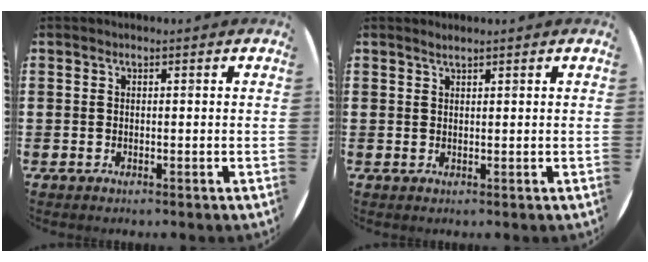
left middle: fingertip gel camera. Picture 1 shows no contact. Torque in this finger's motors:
{"motor_torque": [0.23, -0.18, -0.02, 0.02]}